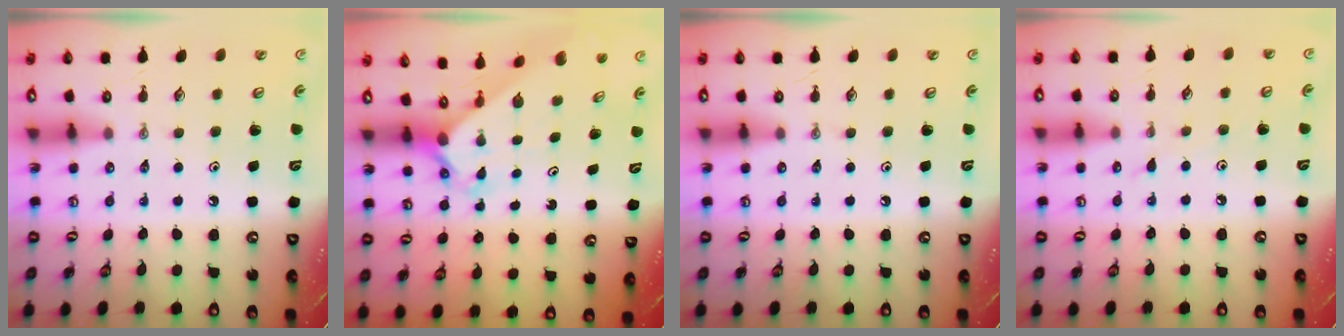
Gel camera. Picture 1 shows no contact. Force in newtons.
{"total": 2.4, "press": 2.4, "slide": 0.3}
{"total": 0.0}
{"total": 2.5, "press": 2.5, "slide": 0.4}